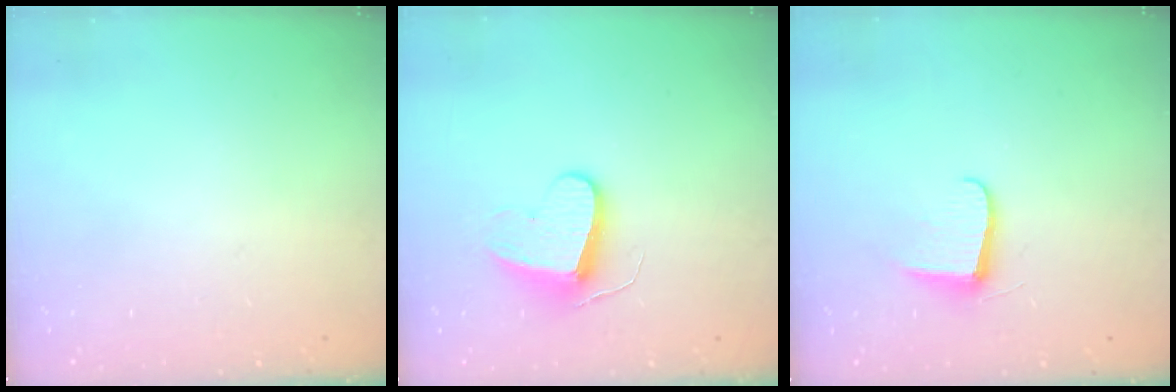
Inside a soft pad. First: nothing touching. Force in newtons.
{"total": 9.4, "press": 9.4, "slide": 0.9}
{"total": 6.2, "press": 6.2, "slide": 0.7}